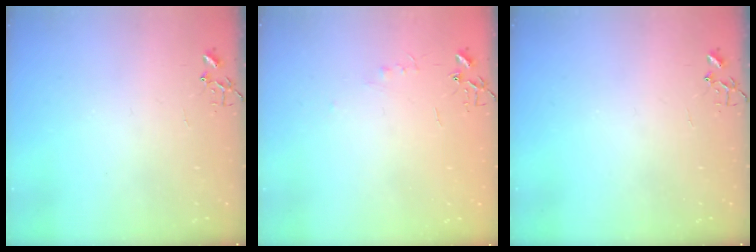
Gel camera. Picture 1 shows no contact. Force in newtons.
{"total": 3.3, "press": 3.2, "slide": 0.5}
{"total": 0.0}